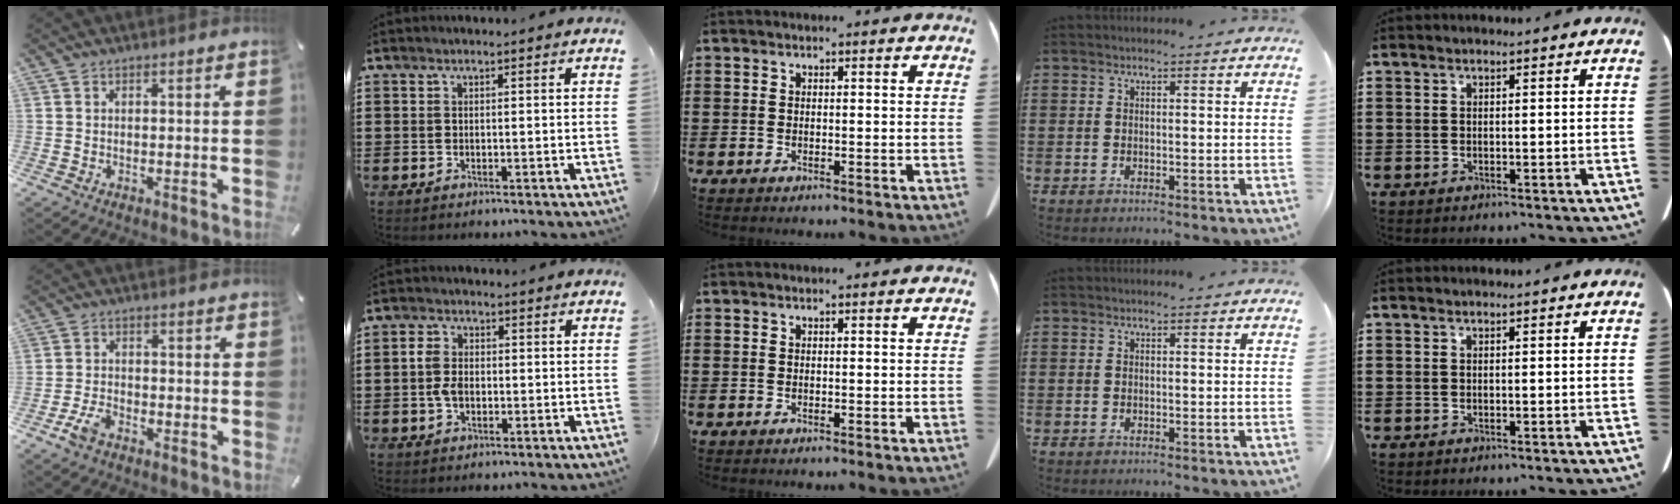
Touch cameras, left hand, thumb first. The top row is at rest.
{"thumb": {"total": 4.6, "force": [-2.8, 2.7, 2.5], "torque": [-0.059, 0.012, -0.055]}, "index": {"total": 3.9, "force": [-0.4, 2.5, 2.9], "torque": [-0.078, -0.001, -0.015]}}